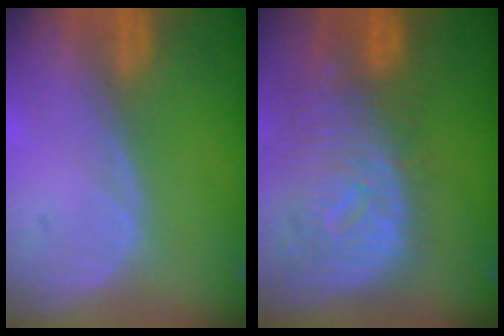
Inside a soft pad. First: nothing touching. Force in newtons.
{"total": 11.5, "press": 9.9, "slide": 5.8}